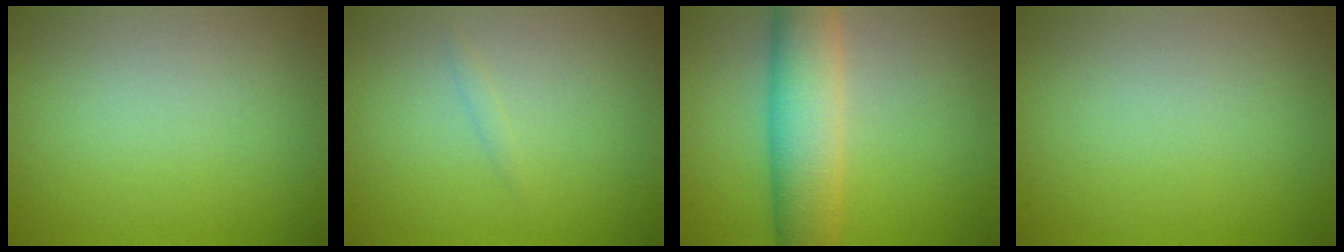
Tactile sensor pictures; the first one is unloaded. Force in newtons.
{"total": 0.5, "press": 0.5, "slide": 0.0}
{"total": 7.0, "press": 7.0, "slide": 0.2}
{"total": 0.0}